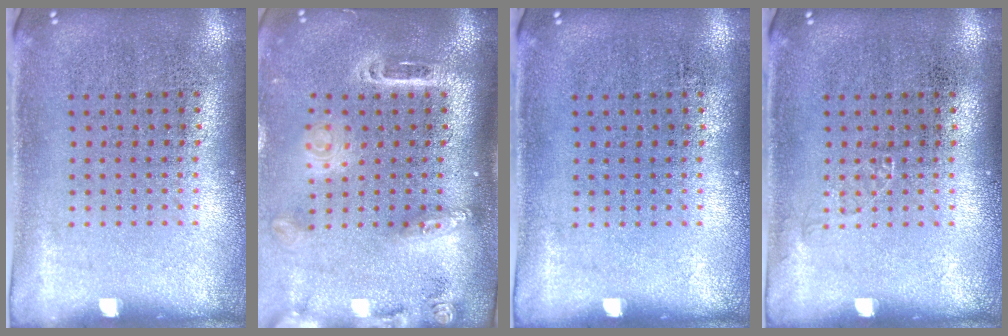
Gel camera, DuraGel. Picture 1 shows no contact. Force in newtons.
{"total": 2.5, "press": 1.9, "slide": 1.7}
{"total": 0.0}
{"total": 0.6, "press": 0.6, "slide": 0.1}